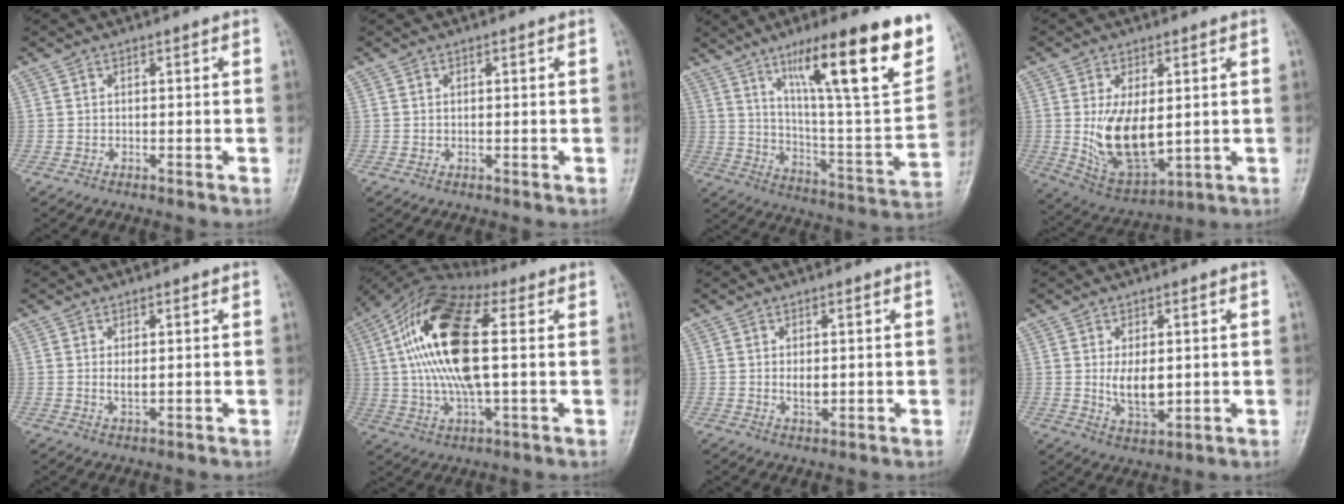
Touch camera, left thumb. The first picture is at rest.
{"total": 0.6, "force": [0.1, 0.2, 0.5], "torque": [-0.012, 0.002, 0.005]}
{"total": 27.1, "force": [14.6, 5.0, 22.2], "torque": [-0.318, -0.046, 0.236]}
{"total": 12.9, "force": [0.3, 6.8, 10.9], "torque": [-0.177, -0.020, 0.027]}
{"total": 2.2, "force": [0.4, 1.0, 2.0], "torque": [-0.032, -0.006, 0.009]}
{"total": 19.3, "force": [3.4, 7.6, 17.4], "torque": [-0.346, 0.021, 0.052]}
{"total": 3.0, "force": [0.3, 1.6, 2.6], "torque": [-0.036, -0.007, 0.009]}
{"total": 7.0, "force": [0.4, 3.7, 5.9], "torque": [-0.089, -0.015, 0.016]}